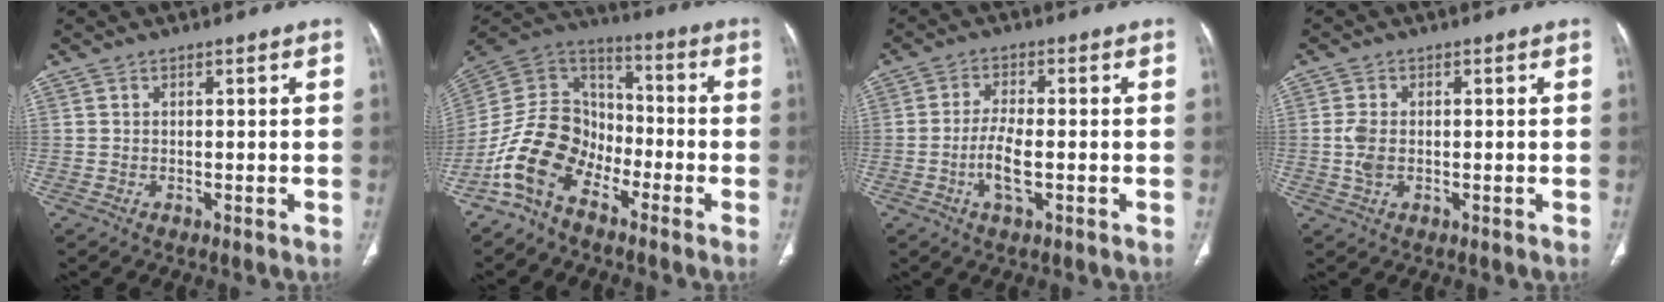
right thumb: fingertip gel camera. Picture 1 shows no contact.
{"total": 13.7, "force": [-7.8, 8.7, 7.1], "torque": [-0.122, 0.070, -0.168]}
{"total": 5.7, "force": [-1.5, 1.9, 5.2], "torque": [-0.106, 0.002, -0.030]}
{"total": 3.4, "force": [-0.2, 2.1, 2.6], "torque": [-0.066, 0.005, -0.006]}